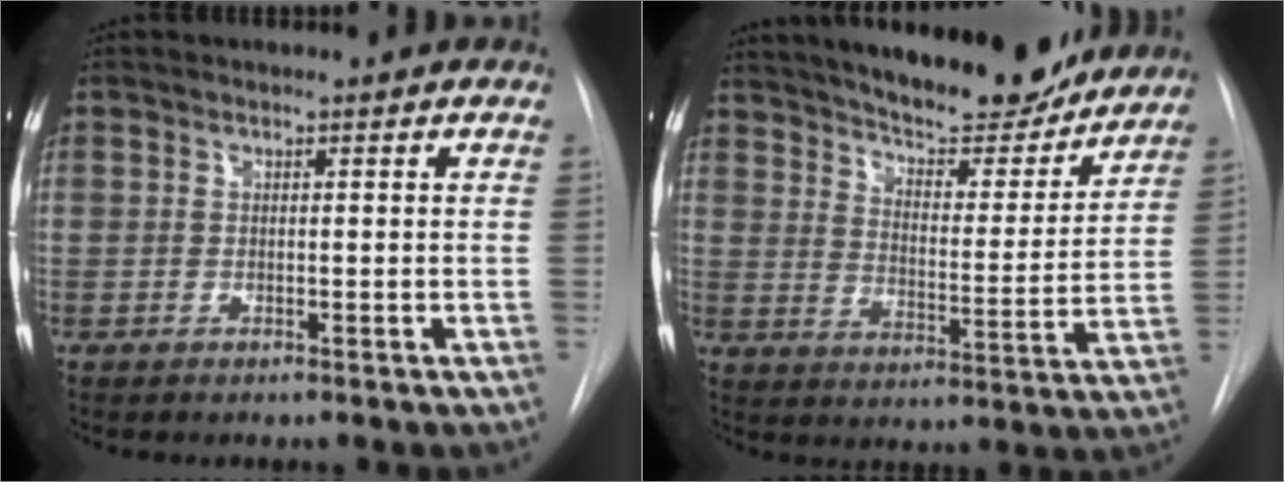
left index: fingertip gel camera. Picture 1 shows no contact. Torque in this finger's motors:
{"motor_torque": [0.25, -0.62, 0.72, 0.11]}